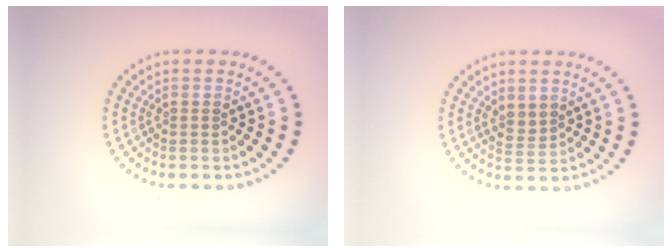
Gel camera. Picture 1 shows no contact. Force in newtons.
{"total": 1.6, "press": 1.4, "slide": 0.8}